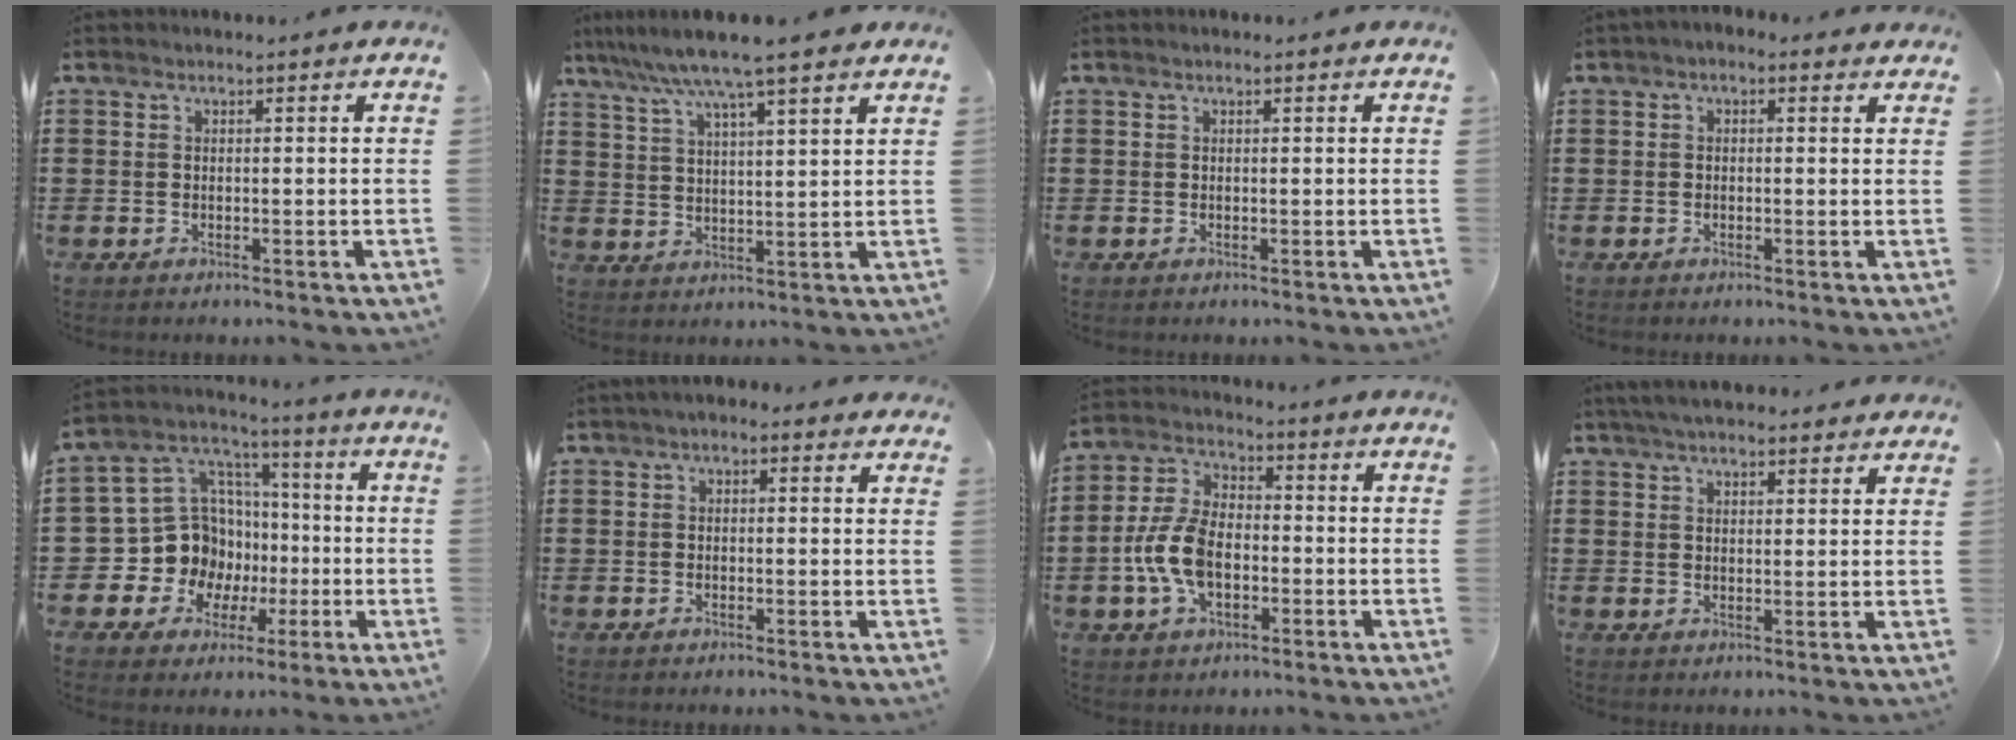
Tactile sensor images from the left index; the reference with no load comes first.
{"total": 7.7, "force": [6.4, -0.3, 4.3], "torque": [-0.103, -0.023, 0.112]}
{"total": 0.0}
{"total": 1.0, "force": [-0.2, 0.7, 0.7], "torque": [-0.016, 0.006, -0.004]}
{"total": 12.8, "force": [-2.0, 11.9, 4.2], "torque": [-0.128, -0.005, -0.025]}
{"total": 1.4, "force": [0.4, 0.9, 1.0], "torque": [-0.020, 0.007, 0.006]}
{"total": 8.9, "force": [-2.2, 5.3, 6.8], "torque": [-0.165, 0.003, -0.047]}
{"total": 4.1, "force": [3.8, 0.5, 1.3], "torque": [-0.035, -0.002, 0.072]}